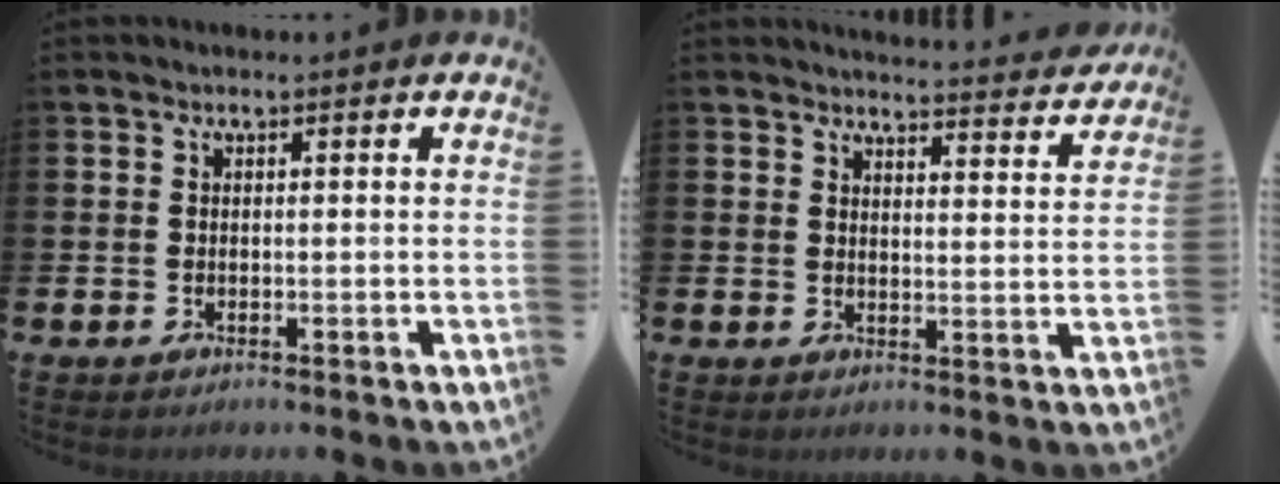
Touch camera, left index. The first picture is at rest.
{"total": 4.4, "force": [4.4, 0.0, 0.3], "torque": [0.000, -0.039, 0.073]}